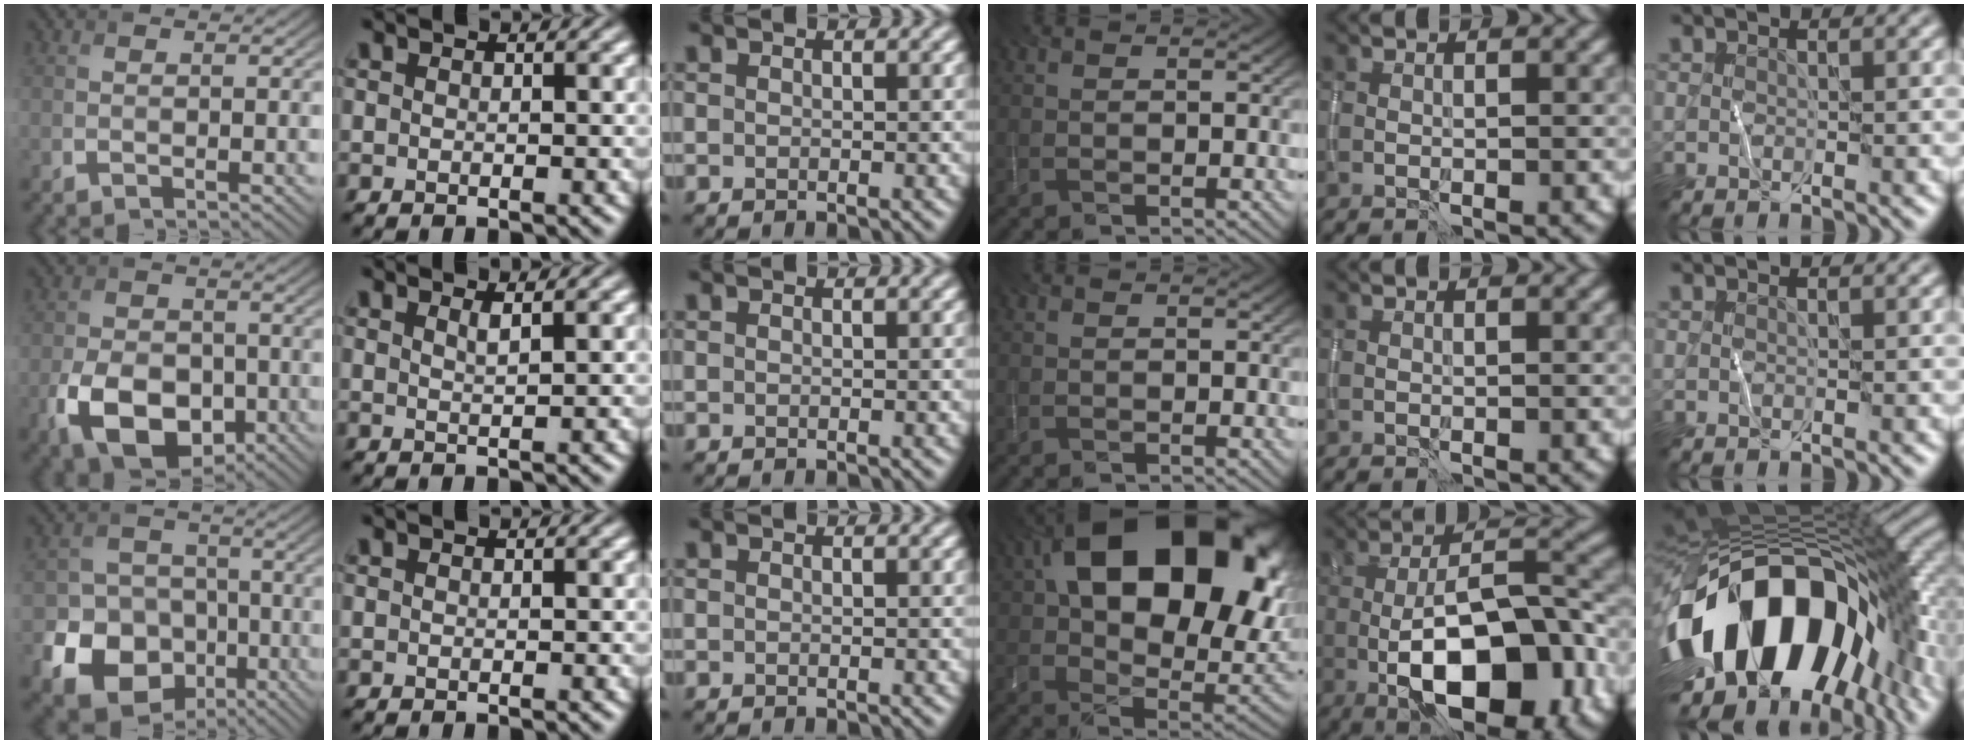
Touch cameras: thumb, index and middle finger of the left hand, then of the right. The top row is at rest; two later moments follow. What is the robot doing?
{"motion": "wipe", "object": "whiteboard"}